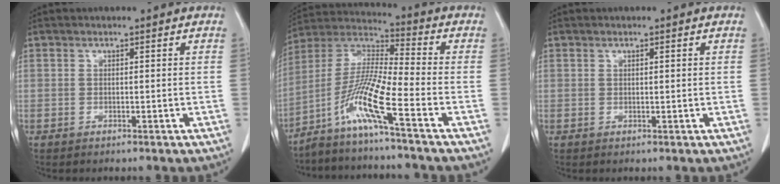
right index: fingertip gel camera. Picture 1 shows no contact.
{"total": 11.6, "force": [-6.2, -1.0, 9.7], "torque": [-0.207, -0.008, -0.129]}
{"total": 0.9, "force": [0.3, 0.3, 0.8], "torque": [-0.017, 0.002, 0.006]}